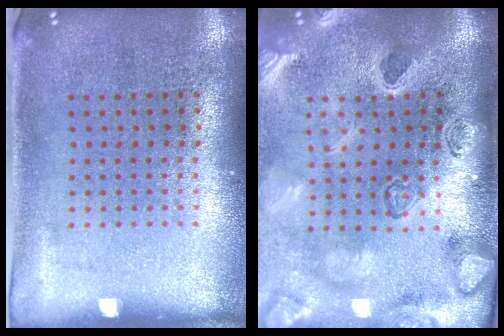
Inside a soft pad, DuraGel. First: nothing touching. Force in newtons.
{"total": 4.2, "press": 3.3, "slide": 2.6}